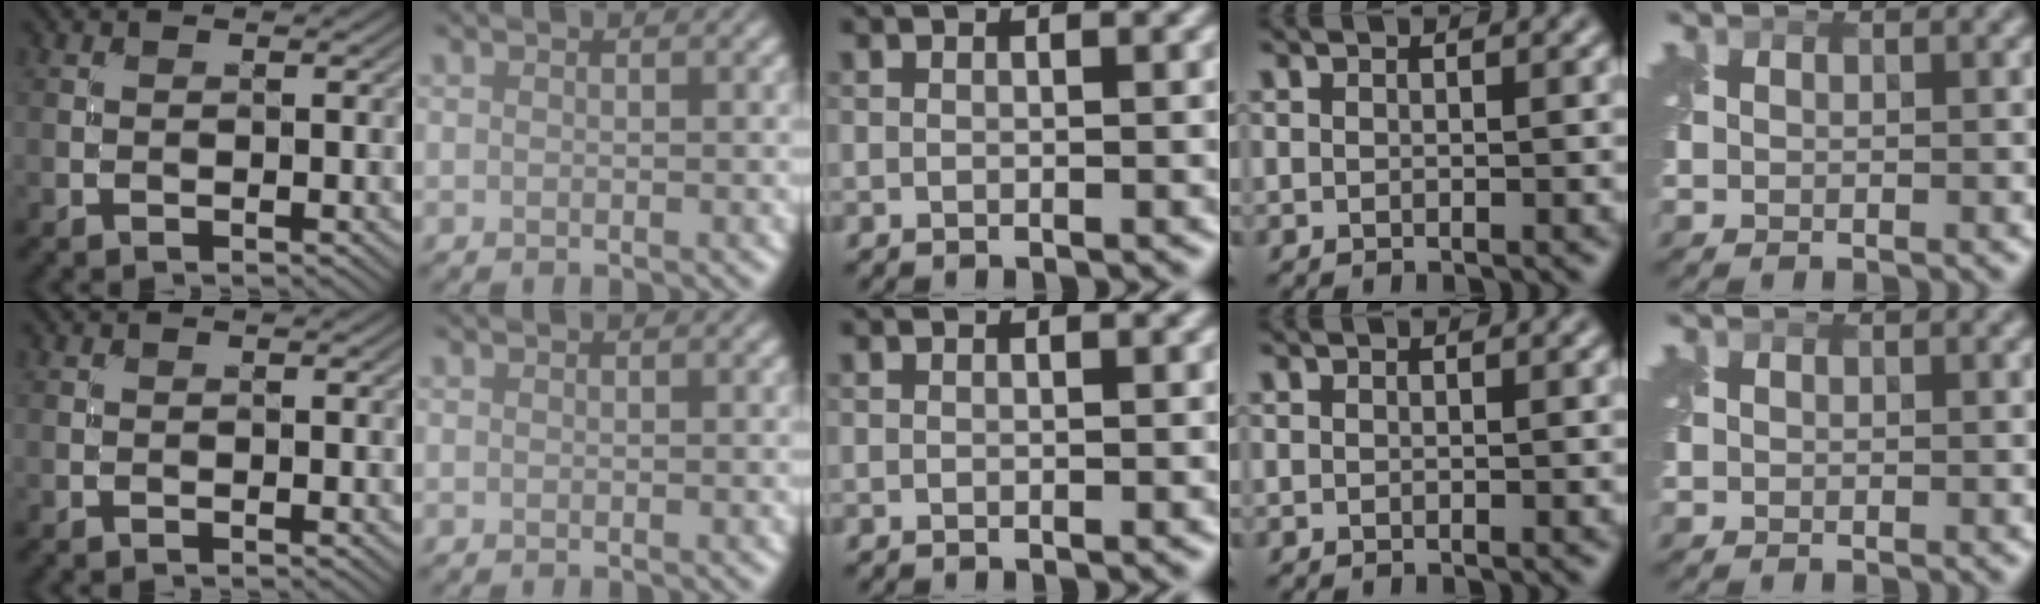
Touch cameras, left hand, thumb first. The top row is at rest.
{}